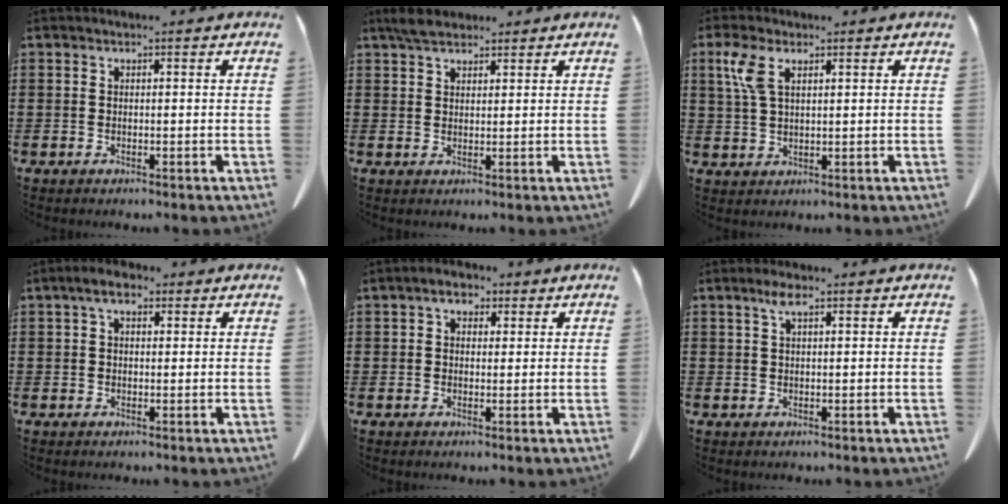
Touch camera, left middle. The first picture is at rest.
{"total": 3.4, "force": [2.8, 1.2, 1.4], "torque": [-0.035, 0.006, 0.053]}
{"total": 5.2, "force": [2.4, 2.1, 4.1], "torque": [-0.100, 0.004, 0.041]}
{"total": 3.8, "force": [2.1, 1.7, 2.6], "torque": [-0.051, 0.009, 0.034]}
{"total": 3.0, "force": [1.8, 1.8, 1.7], "torque": [-0.035, 0.009, 0.029]}
{"total": 2.3, "force": [1.1, 0.9, 1.8], "torque": [-0.042, 0.007, 0.019]}